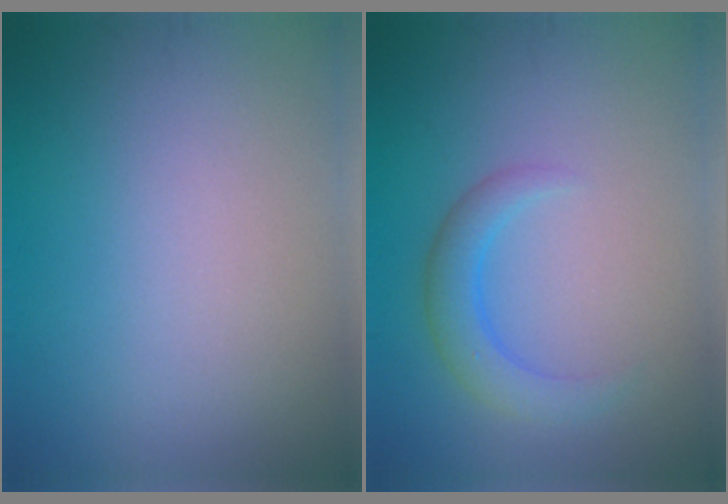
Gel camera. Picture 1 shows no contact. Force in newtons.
{"total": 2.6, "press": 2.6, "slide": 0.1}